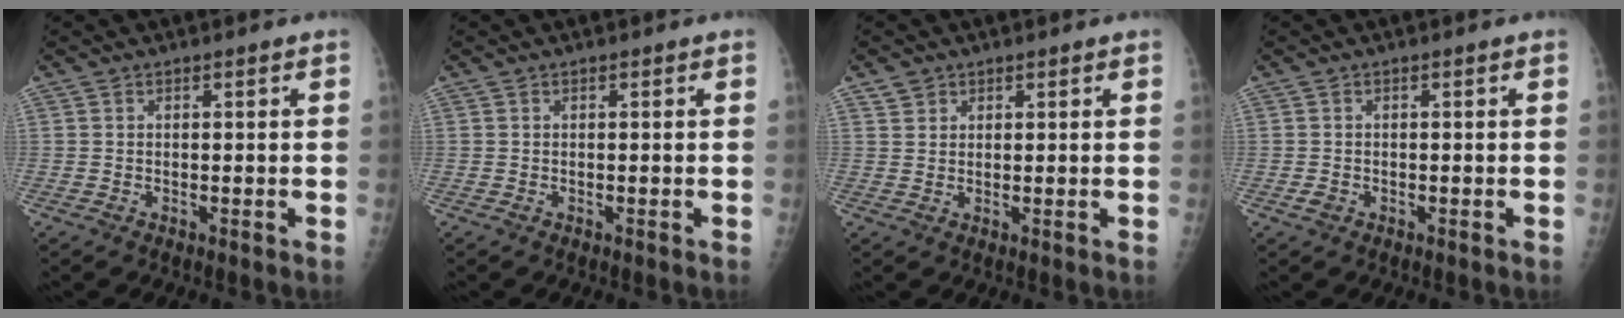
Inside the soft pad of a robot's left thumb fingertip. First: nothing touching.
{"total": 0.0}
{"total": 2.1, "force": [1.3, 1.6, 0.3], "torque": [0.010, -0.007, 0.017]}
{"total": 1.1, "force": [-0.5, 0.9, 0.5], "torque": [-0.010, 0.001, -0.009]}